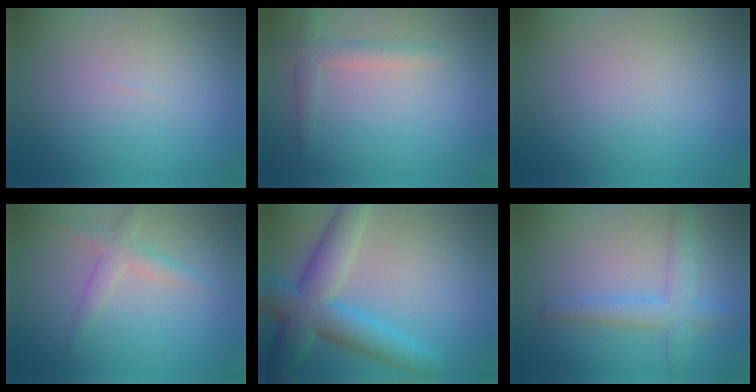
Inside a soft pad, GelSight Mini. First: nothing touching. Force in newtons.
{"total": 2.1, "press": 2.1, "slide": 0.1}
{"total": 0.0}
{"total": 2.2, "press": 2.2, "slide": 0.1}
{"total": 7.6, "press": 7.6, "slide": 0.3}
{"total": 3.6, "press": 3.6, "slide": 0.0}